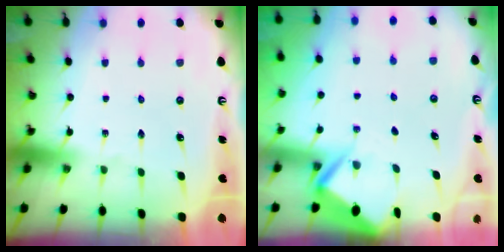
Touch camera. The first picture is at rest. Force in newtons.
{"total": 3.8, "press": 3.8, "slide": 0.4}